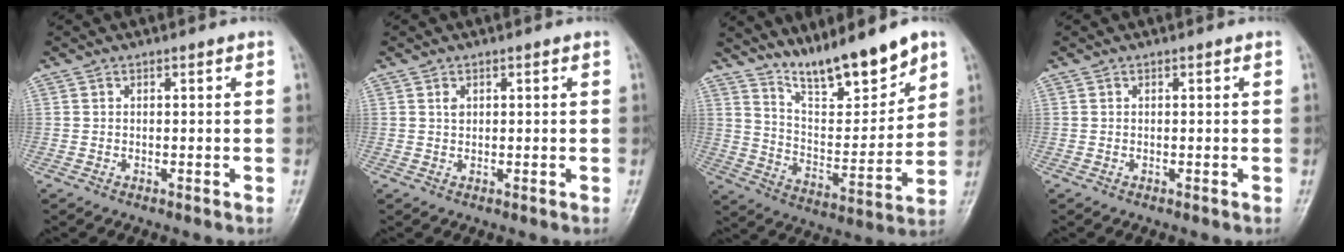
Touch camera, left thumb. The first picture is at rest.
{"total": 1.1, "force": [0.4, 0.8, 0.6], "torque": [-0.006, 0.000, 0.008]}
{"total": 15.3, "force": [11.7, 3.8, 9.1], "torque": [-0.115, -0.074, 0.208]}
{"total": 0.0}